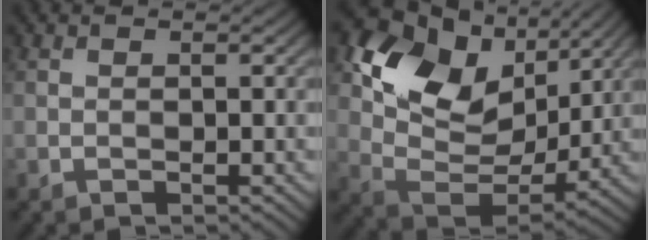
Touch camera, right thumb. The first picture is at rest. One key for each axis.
{"total": 15.1, "fx": 6.2, "fy": 10.1, "fz": 9.4, "tx": -0.187, "ty": 0.003, "tz": 0.118}